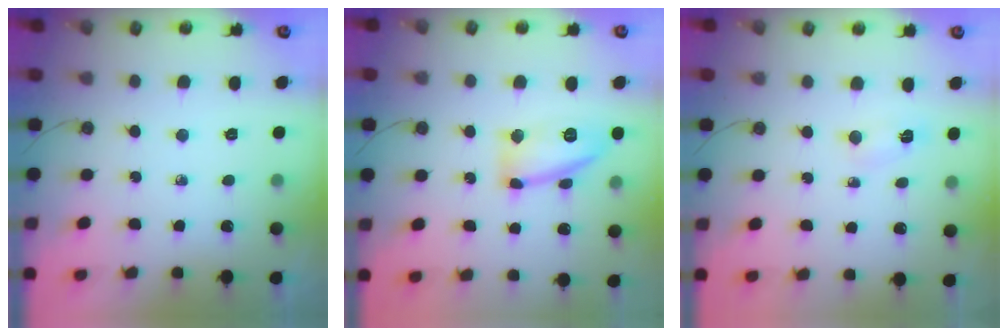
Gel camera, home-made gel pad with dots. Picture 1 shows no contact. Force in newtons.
{"total": 12.7, "press": 12.7, "slide": 1.1}
{"total": 3.9, "press": 3.9, "slide": 0.5}